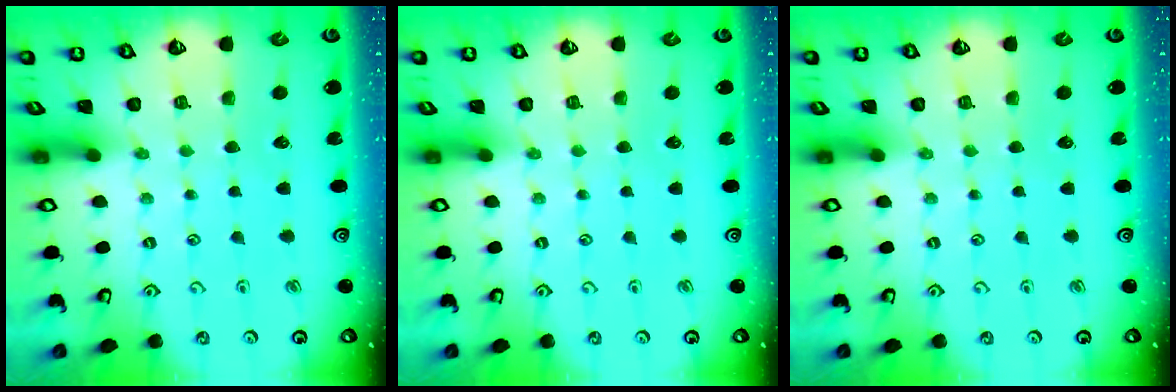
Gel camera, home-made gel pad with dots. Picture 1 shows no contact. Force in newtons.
{"total": 0.0}
{"total": 0.0}